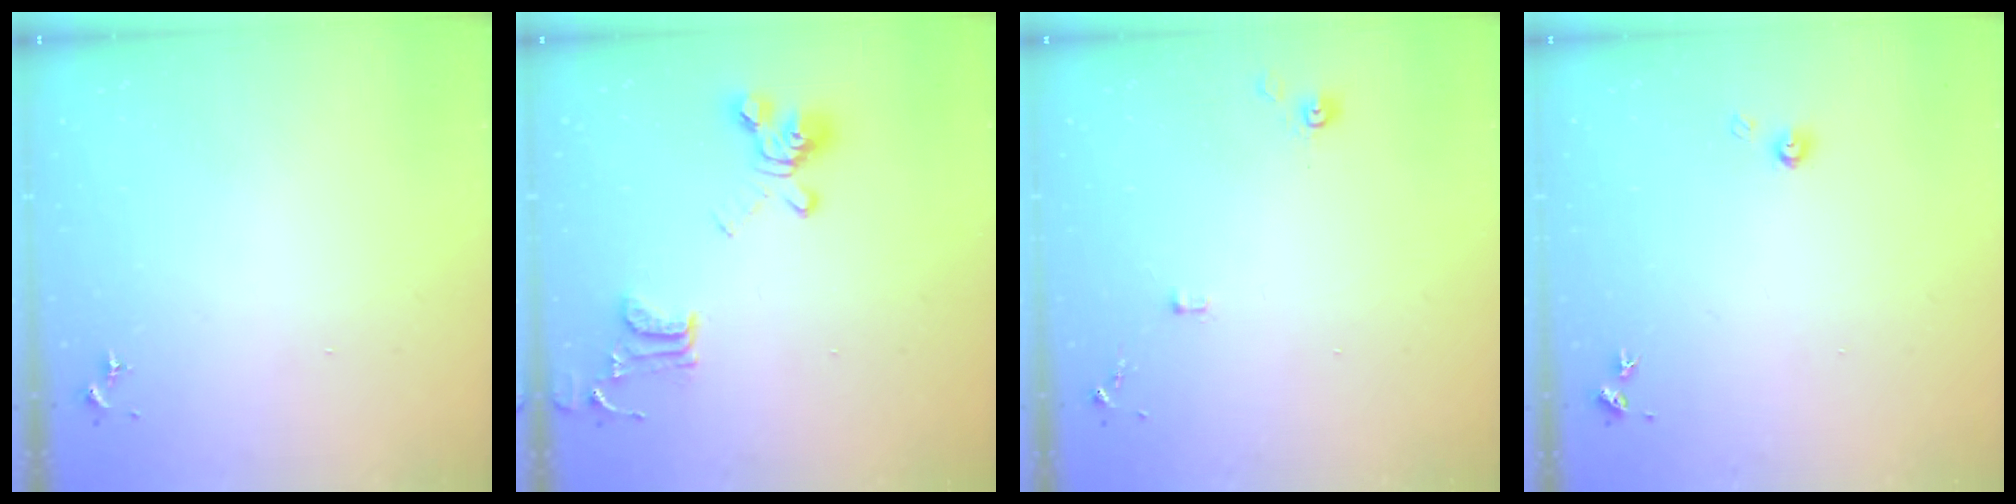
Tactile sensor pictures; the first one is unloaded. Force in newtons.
{"total": 16.4, "press": 16.3, "slide": 1.5}
{"total": 6.5, "press": 6.4, "slide": 0.6}
{"total": 4.3, "press": 4.3, "slide": 0.3}